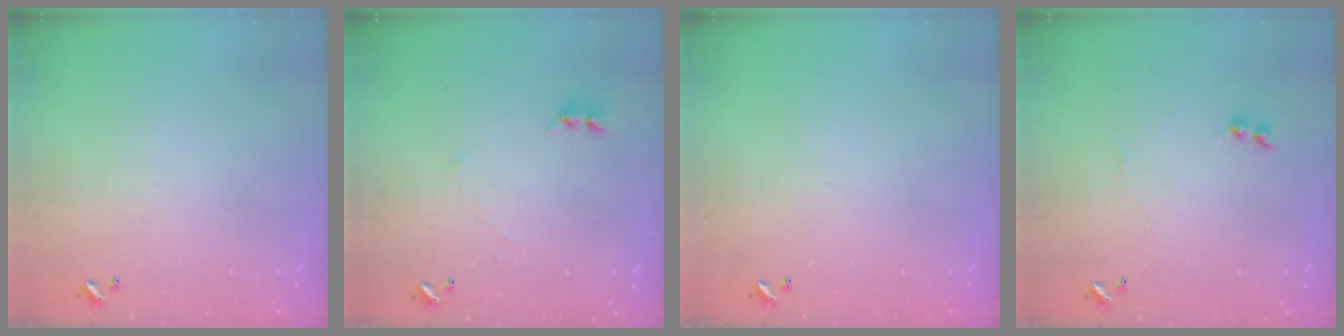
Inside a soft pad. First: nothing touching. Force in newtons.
{"total": 1.7, "press": 1.6, "slide": 0.4}
{"total": 0.0}
{"total": 2.0, "press": 1.9, "slide": 0.6}